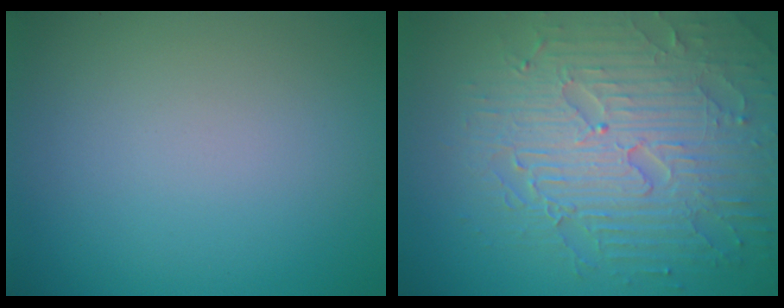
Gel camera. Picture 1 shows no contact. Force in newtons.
{"total": 8.2, "press": 6.1, "slide": 5.5}